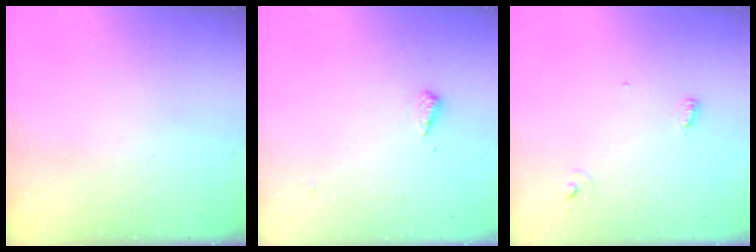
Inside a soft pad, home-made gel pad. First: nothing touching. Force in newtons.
{"total": 8.3, "press": 8.3, "slide": 0.9}
{"total": 5.0, "press": 5.0, "slide": 0.4}